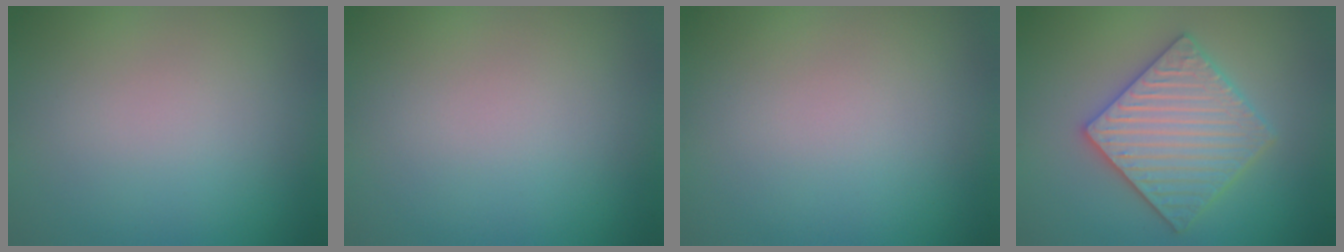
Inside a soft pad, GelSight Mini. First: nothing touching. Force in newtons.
{"total": 0.0}
{"total": 0.0}
{"total": 5.9, "press": 5.8, "slide": 1.1}